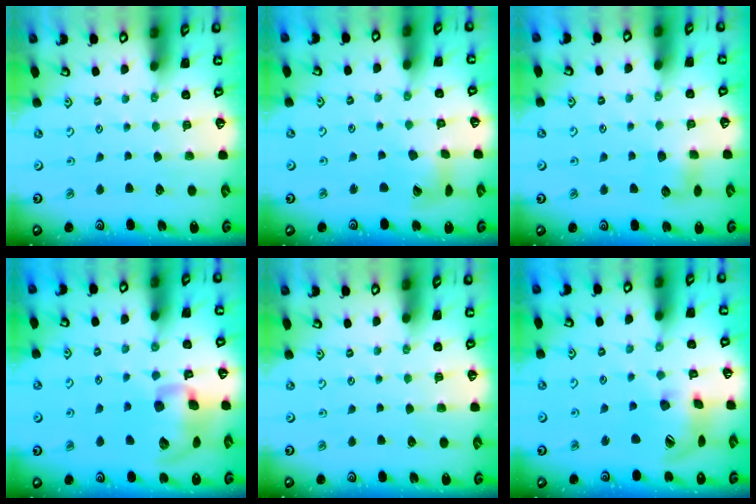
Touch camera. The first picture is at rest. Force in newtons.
{"total": 9.2, "press": 9.1, "slide": 1.2}
{"total": 5.8, "press": 5.7, "slide": 0.6}
{"total": 13.5, "press": 13.4, "slide": 2.1}
{"total": 0.0}
{"total": 16.3, "press": 16.1, "slide": 2.1}